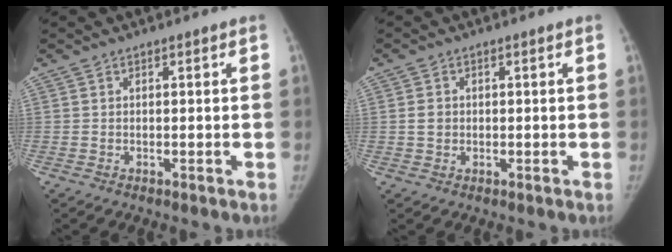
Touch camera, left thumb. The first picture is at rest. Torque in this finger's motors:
{"motor_torque": [0.05, -0.08, 0.16, 0.41, -0.03]}